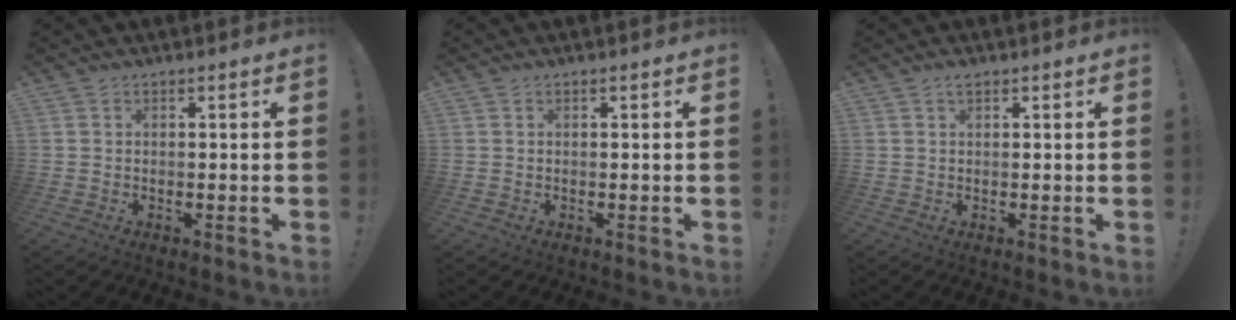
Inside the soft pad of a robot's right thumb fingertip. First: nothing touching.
{"total": 0.0}
{"total": 1.0, "force": [0.8, 0.3, 0.6], "torque": [-0.003, -0.002, 0.012]}